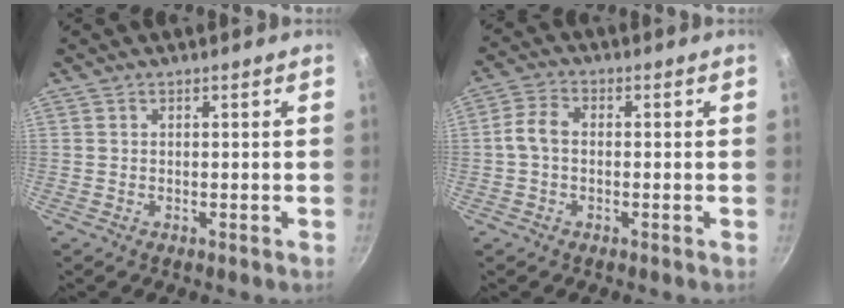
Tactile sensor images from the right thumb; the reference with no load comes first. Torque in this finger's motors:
{"motor_torque": [-0.26, 0.29, 0.59, -0.28, 0.02]}